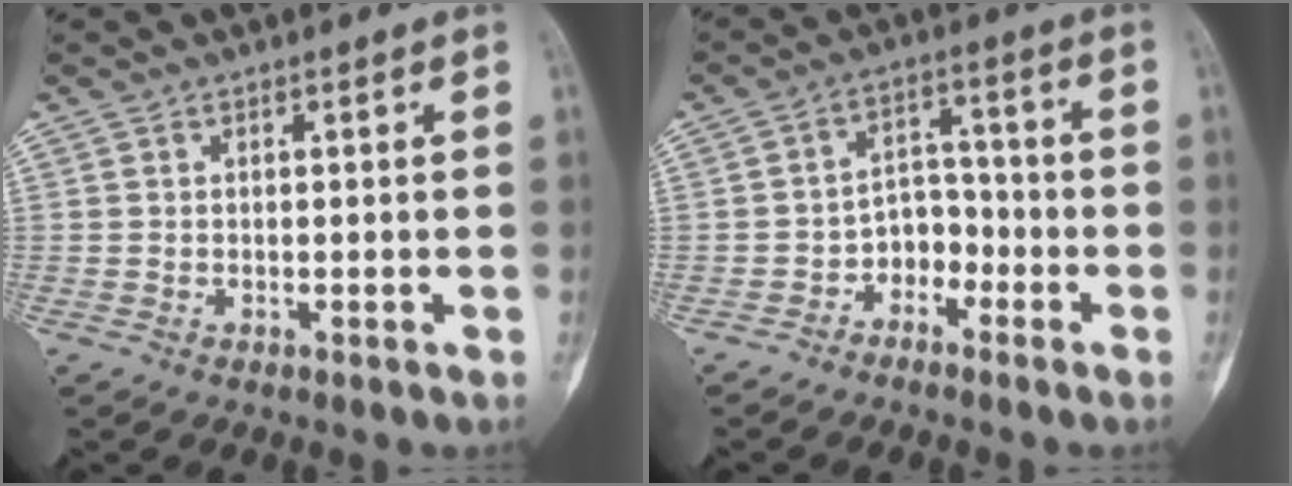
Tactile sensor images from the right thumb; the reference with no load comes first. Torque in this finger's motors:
{"motor_torque": [-0.42, -0.23, -0.20, -0.22, -0.08]}